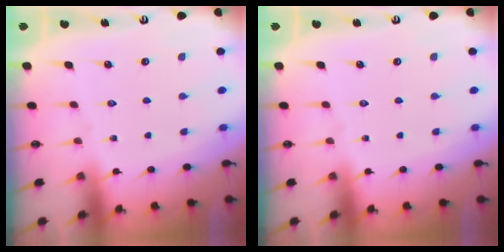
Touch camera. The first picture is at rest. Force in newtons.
{"total": 0.0}